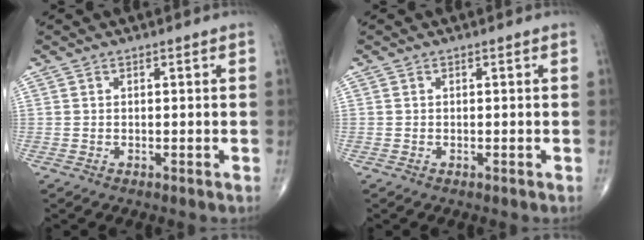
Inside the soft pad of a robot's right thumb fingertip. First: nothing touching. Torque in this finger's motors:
{"motor_torque": [-0.17, 0.10, 0.14, 0.23, 0.07]}